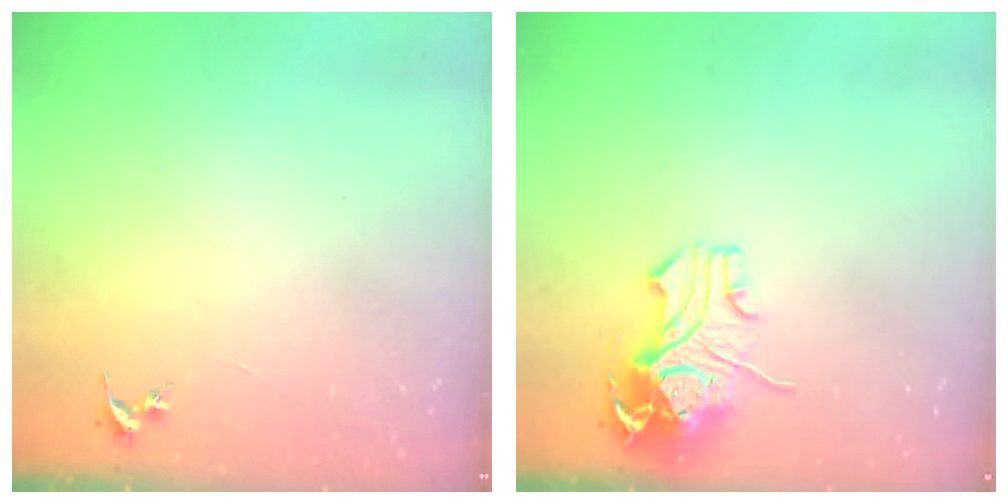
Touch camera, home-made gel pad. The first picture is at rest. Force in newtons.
{"total": 10.7, "press": 10.6, "slide": 1.8}